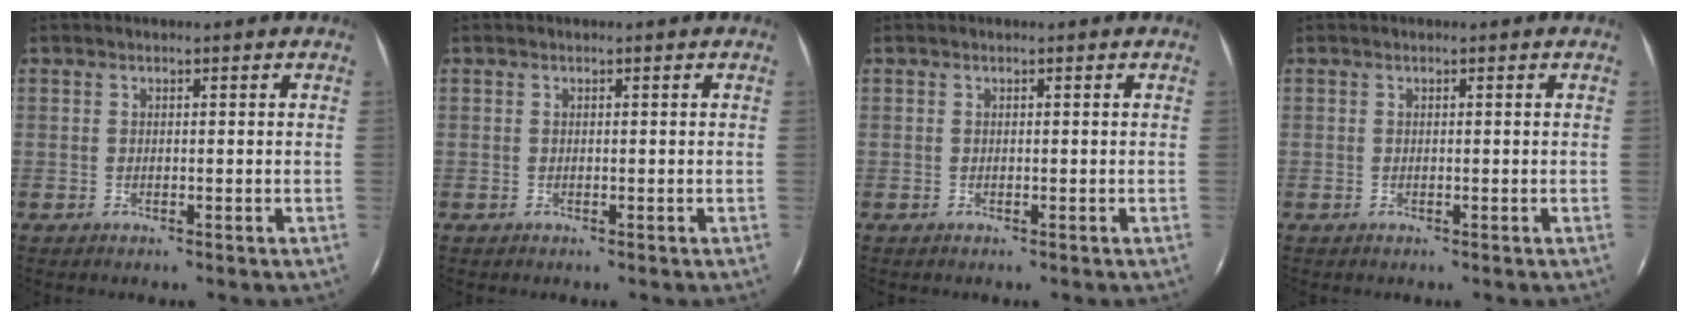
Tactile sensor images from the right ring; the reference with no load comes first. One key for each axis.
{"total": 0.0}
{"total": 0.0}
{"total": 0.0}